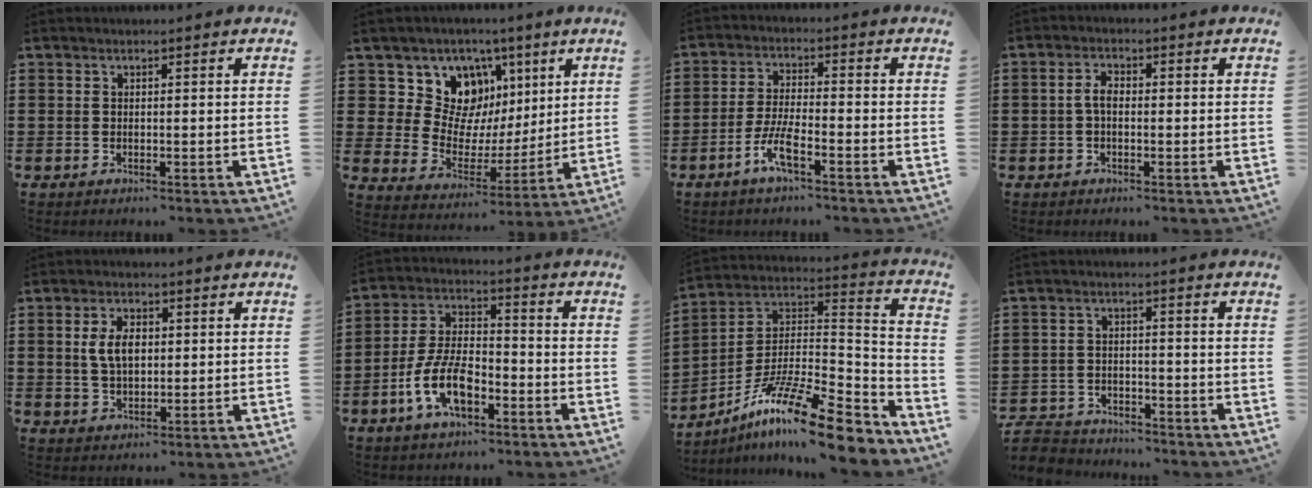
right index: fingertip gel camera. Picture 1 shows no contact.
{"total": 11.0, "force": [5.2, 8.9, 3.9], "torque": [-0.109, -0.035, 0.102]}
{"total": 5.6, "force": [-3.3, 1.0, 4.4], "torque": [-0.103, -0.007, -0.066]}
{"total": 2.7, "force": [-0.4, 1.4, 2.3], "torque": [-0.052, 0.001, -0.010]}
{"total": 5.1, "force": [0.8, 2.9, 4.1], "torque": [-0.086, 0.006, 0.008]}
{"total": 9.3, "force": [-4.2, 4.4, 7.1], "torque": [-0.171, 0.000, -0.085]}
{"total": 15.6, "force": [-11.0, 2.5, 10.8], "torque": [-0.194, 0.024, -0.199]}
{"total": 4.4, "force": [-4.2, 1.1, 0.1], "torque": [-0.019, 0.003, -0.092]}